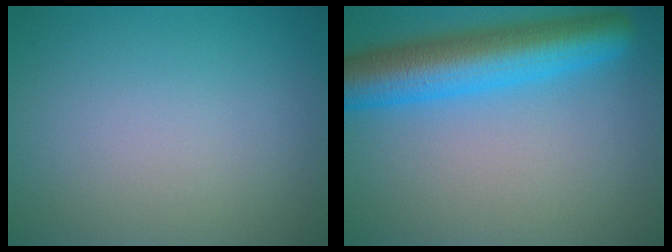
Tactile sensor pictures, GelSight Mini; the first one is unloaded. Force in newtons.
{"total": 8.2, "press": 8.2, "slide": 0.3}